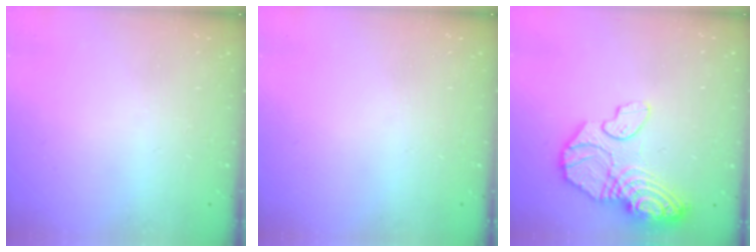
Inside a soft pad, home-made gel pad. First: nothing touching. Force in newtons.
{"total": 0.0}
{"total": 17.7, "press": 17.6, "slide": 1.8}